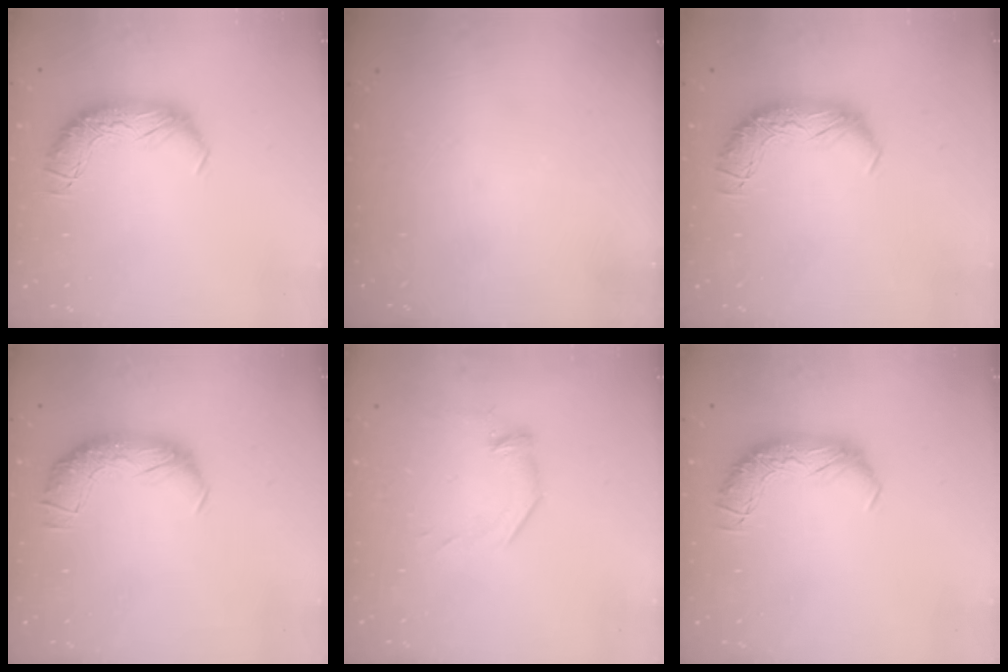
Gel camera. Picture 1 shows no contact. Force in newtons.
{"total": 11.2, "press": 11.2, "slide": 0.4}
{"total": 0.0}
{"total": 1.7, "press": 0.6, "slide": 1.6}
{"total": 3.9, "press": 3.7, "slide": 1.3}
{"total": 0.0}